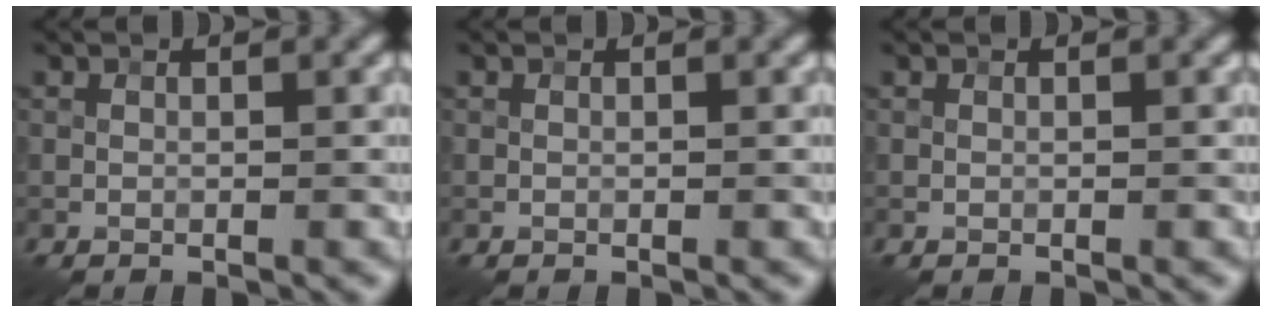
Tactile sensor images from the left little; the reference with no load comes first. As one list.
[{"total": 0.0}, {"total": 0.0}]